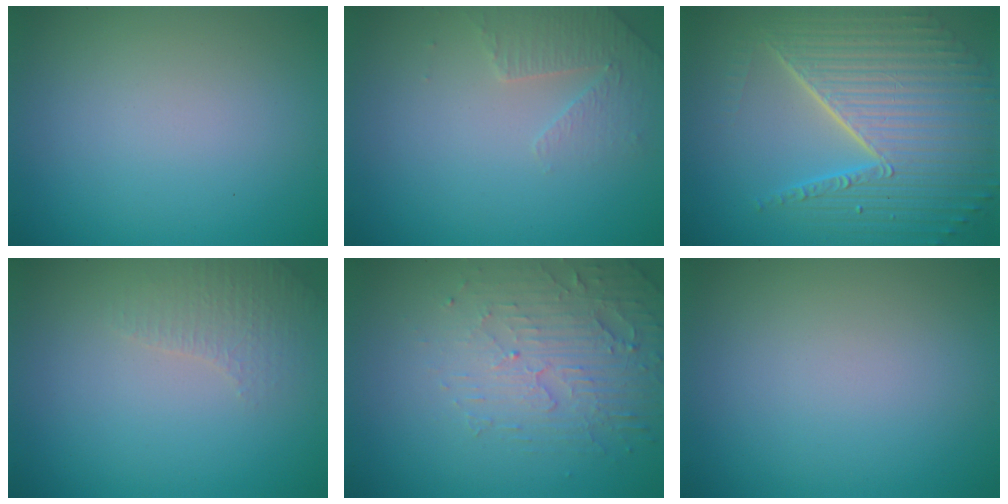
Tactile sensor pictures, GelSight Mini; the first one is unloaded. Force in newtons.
{"total": 2.3, "press": 2.2, "slide": 0.6}
{"total": 9.7, "press": 6.2, "slide": 7.5}
{"total": 2.0, "press": 1.9, "slide": 0.5}
{"total": 5.0, "press": 3.3, "slide": 3.7}
{"total": 0.0}